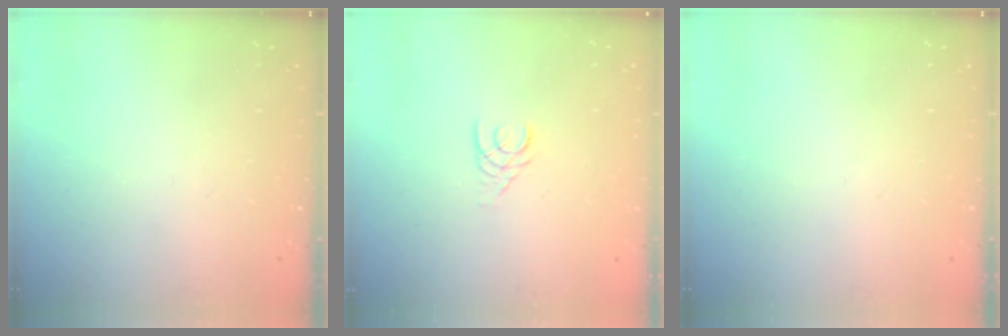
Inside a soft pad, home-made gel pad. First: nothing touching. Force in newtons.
{"total": 3.3, "press": 3.3, "slide": 0.3}
{"total": 0.0}